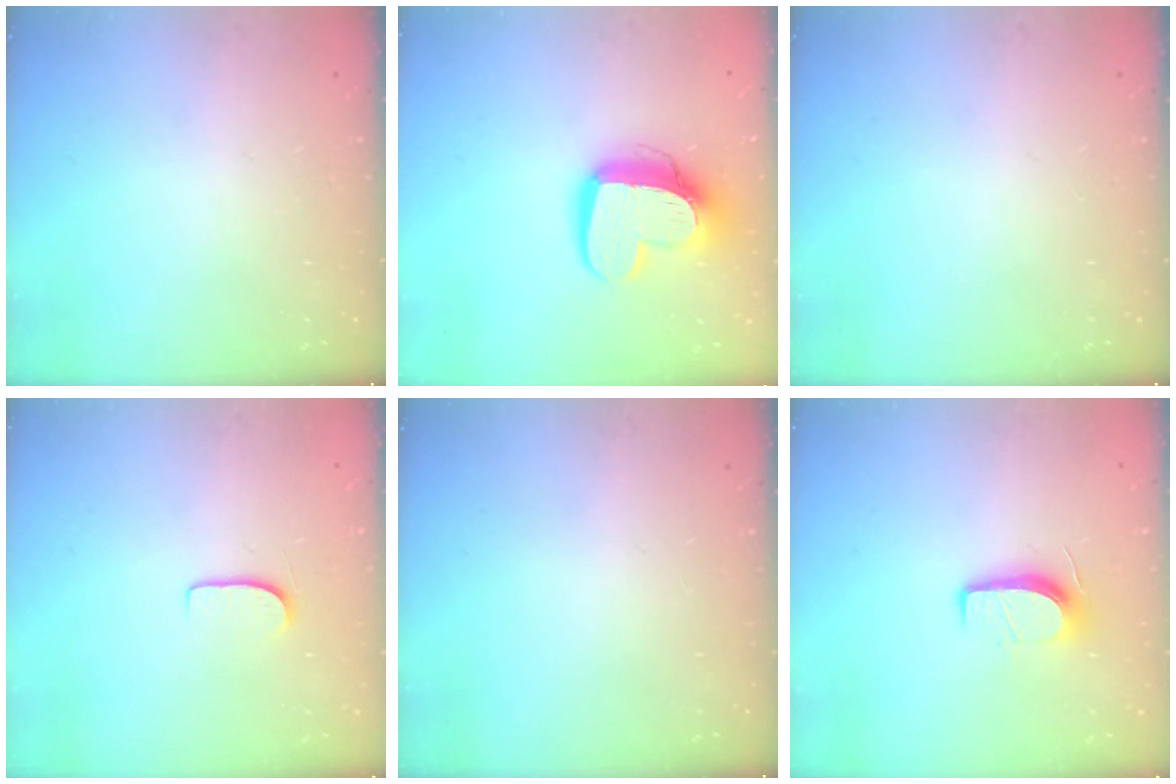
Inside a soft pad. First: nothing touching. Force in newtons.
{"total": 14.0, "press": 13.9, "slide": 1.3}
{"total": 0.0}
{"total": 5.9, "press": 5.9, "slide": 0.5}
{"total": 0.0}
{"total": 8.0, "press": 7.9, "slide": 1.0}